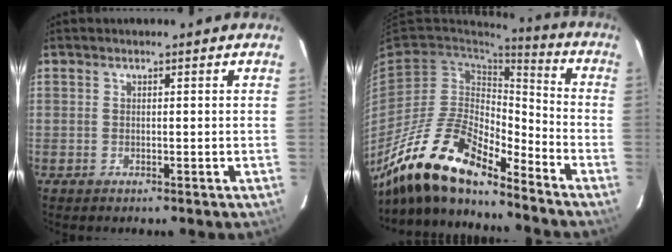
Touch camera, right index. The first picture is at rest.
{"total": 18.4, "force": [-14.4, 5.0, 10.4], "torque": [-0.205, -0.018, -0.275]}